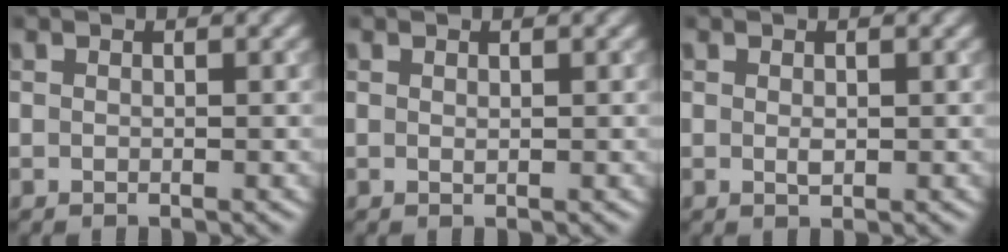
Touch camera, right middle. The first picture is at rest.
{"total": 0.0}
{"total": 0.7, "force": [0.1, 0.4, 0.6], "torque": [-0.012, -0.002, 0.002]}